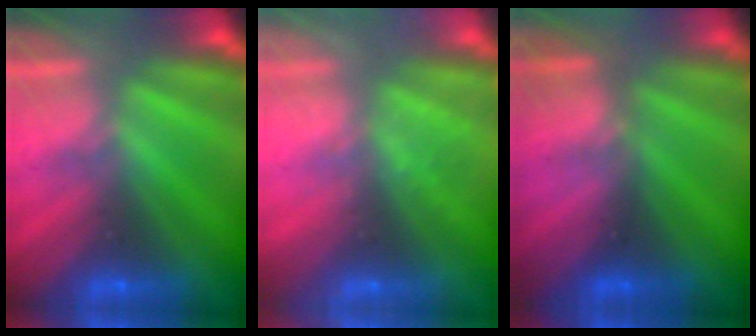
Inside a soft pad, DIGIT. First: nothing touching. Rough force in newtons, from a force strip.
{"total": 2.4}
{"total": 2.8}